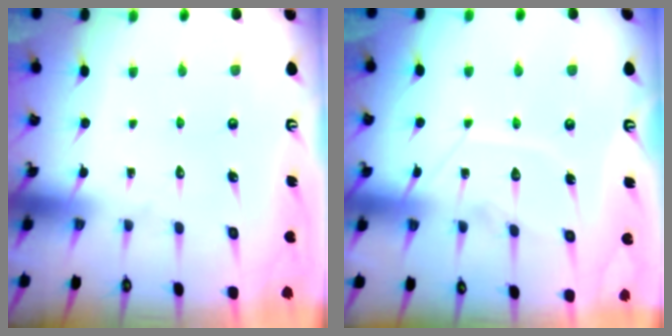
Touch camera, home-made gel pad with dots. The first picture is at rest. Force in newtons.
{"total": 8.4, "press": 8.4, "slide": 0.1}